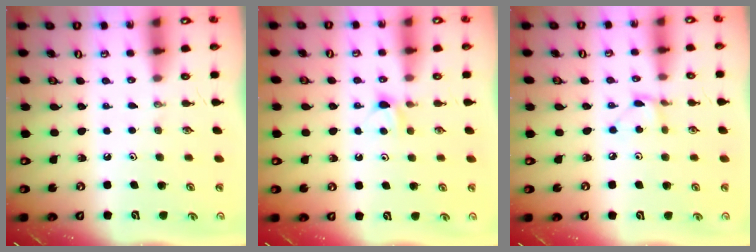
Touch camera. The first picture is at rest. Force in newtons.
{"total": 4.0, "press": 4.0, "slide": 0.4}
{"total": 3.0, "press": 3.0, "slide": 0.2}